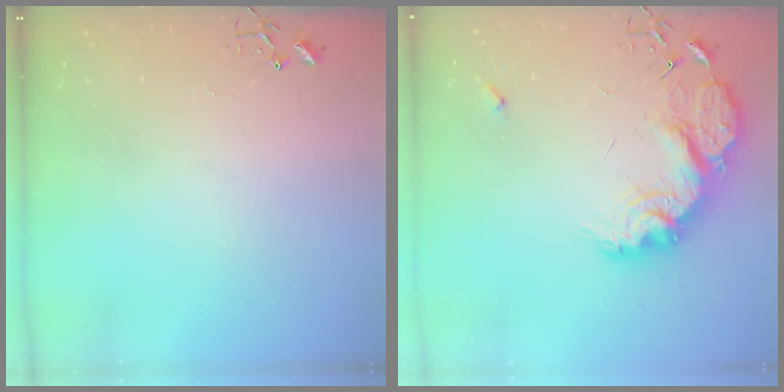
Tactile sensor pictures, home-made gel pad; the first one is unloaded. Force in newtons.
{"total": 19.6, "press": 19.6, "slide": 1.3}